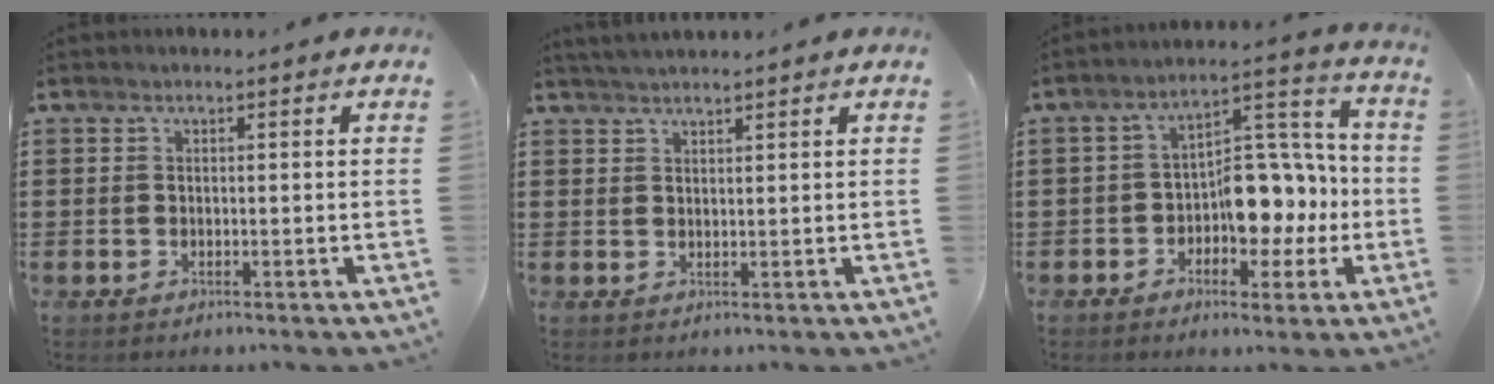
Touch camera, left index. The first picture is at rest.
{"total": 1.8, "force": [1.8, 0.0, 0.4], "torque": [-0.012, 0.003, 0.035]}
{"total": 9.7, "force": [-1.2, 6.6, 6.9], "torque": [-0.099, 0.003, -0.023]}